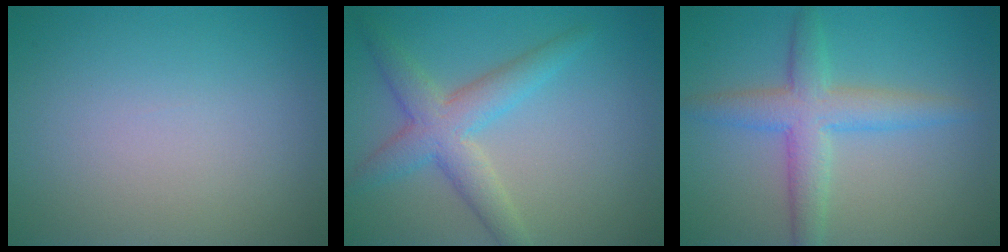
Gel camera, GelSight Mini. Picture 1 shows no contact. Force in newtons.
{"total": 4.4, "press": 4.4, "slide": 0.1}
{"total": 4.4, "press": 4.4, "slide": 0.1}